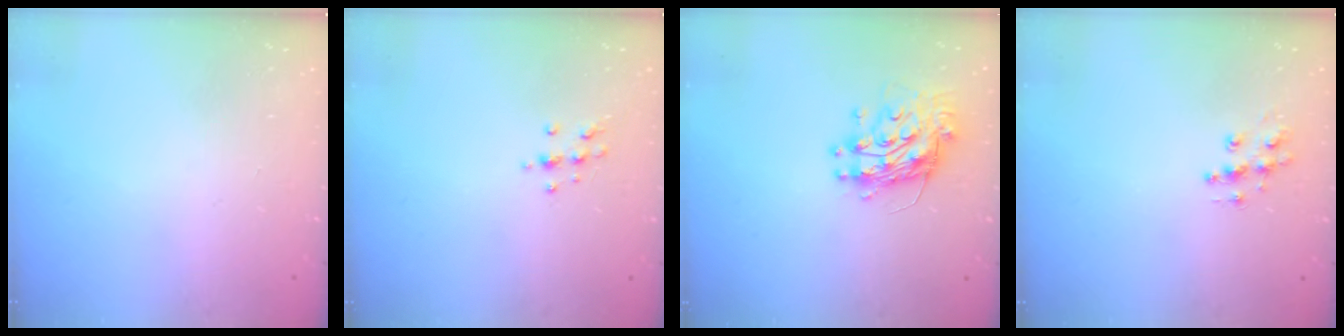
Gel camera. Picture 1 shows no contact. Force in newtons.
{"total": 6.8, "press": 6.8, "slide": 0.6}
{"total": 12.9, "press": 12.9, "slide": 1.1}
{"total": 9.0, "press": 9.0, "slide": 0.5}